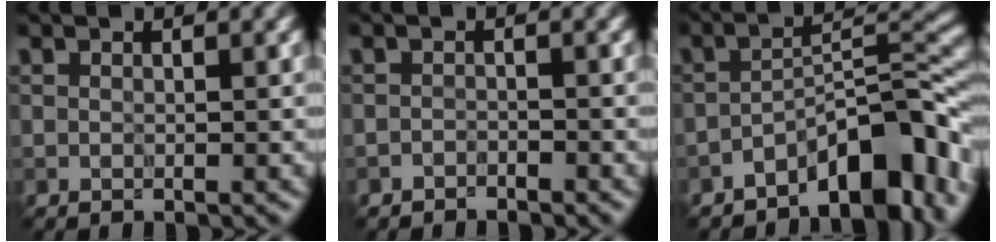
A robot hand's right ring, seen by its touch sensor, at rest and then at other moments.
{"total": 1.0, "force": [-1.0, 0.3, -0.1], "torque": [0.005, 0.005, -0.020]}
{"total": 8.7, "force": [-5.3, 3.1, 6.2], "torque": [-0.075, 0.015, -0.091]}